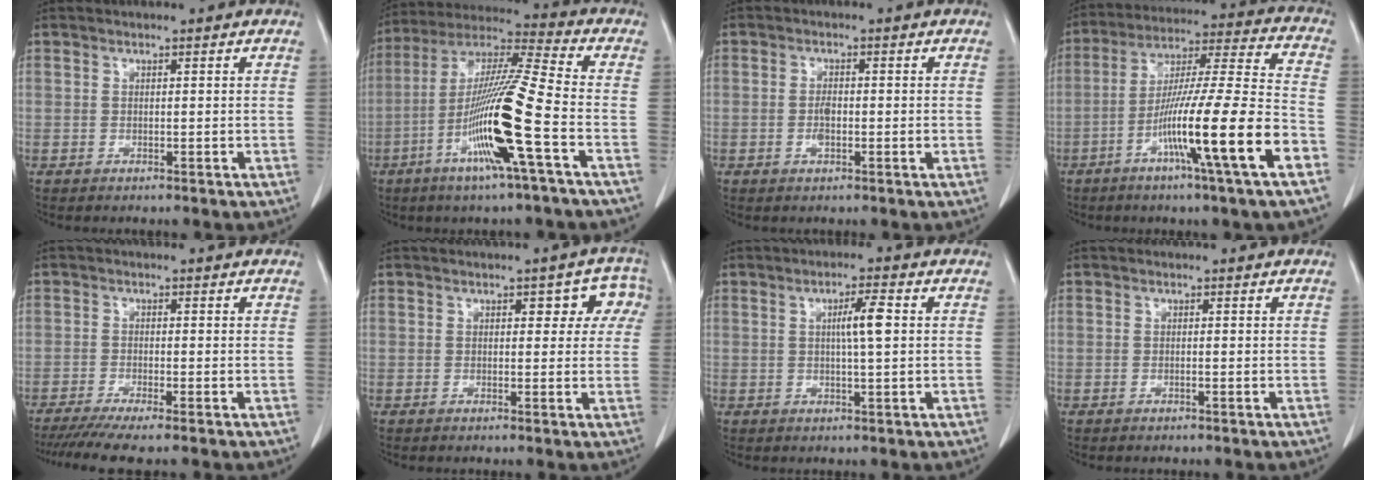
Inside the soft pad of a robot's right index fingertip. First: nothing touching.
{"total": 16.5, "force": [-5.6, -0.9, 15.6], "torque": [-0.304, -0.012, -0.113]}
{"total": 2.4, "force": [-0.5, 0.9, 2.1], "torque": [-0.047, -0.001, -0.008]}
{"total": 18.8, "force": [-7.9, -0.9, 17.1], "torque": [-0.295, -0.018, -0.137]}
{"total": 6.1, "force": [-4.7, -0.3, 3.8], "torque": [-0.057, -0.015, -0.079]}
{"total": 4.9, "force": [1.5, 3.0, 3.6], "torque": [-0.018, 0.024, 0.012]}
{"total": 4.2, "force": [0.6, 0.1, 4.1], "torque": [-0.072, 0.000, 0.010]}
{"total": 0.0}